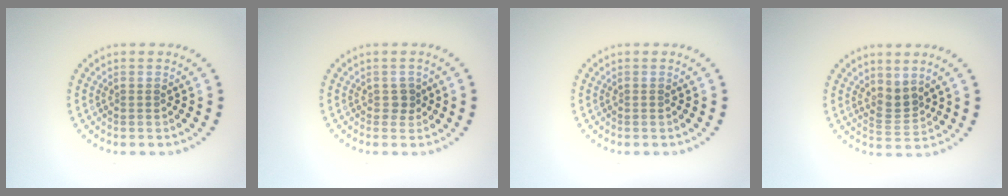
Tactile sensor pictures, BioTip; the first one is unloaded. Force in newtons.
{"total": 1.0, "press": 0.9, "slide": 0.5}
{"total": 0.0}
{"total": 2.3, "press": 1.7, "slide": 1.5}